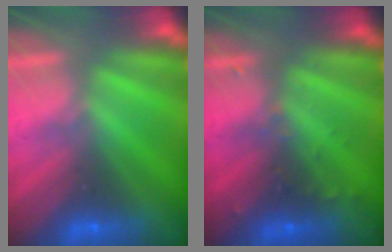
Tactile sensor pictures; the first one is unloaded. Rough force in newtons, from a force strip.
{"total": 2.9}